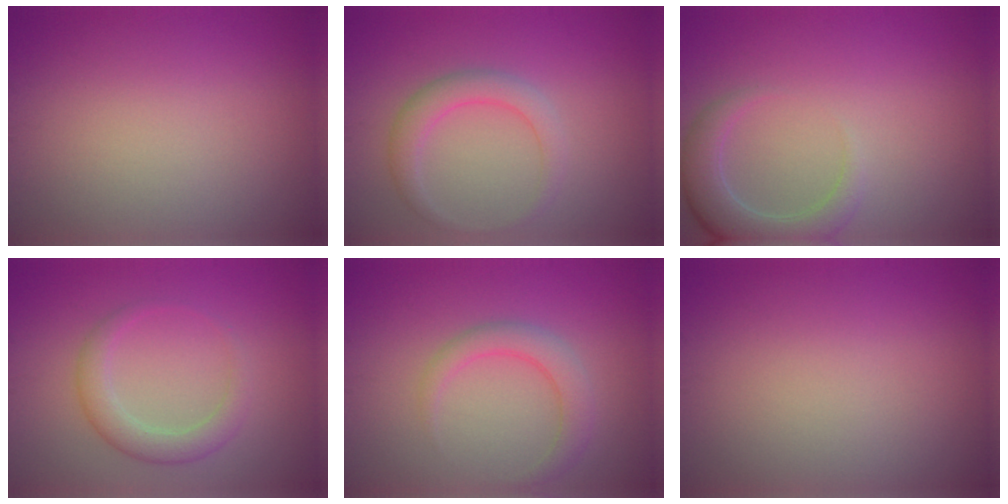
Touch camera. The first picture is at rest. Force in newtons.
{"total": 2.8, "press": 2.8, "slide": 0.0}
{"total": 4.0, "press": 3.9, "slide": 0.5}
{"total": 2.9, "press": 2.9, "slide": 0.1}
{"total": 2.8, "press": 2.8, "slide": 0.1}
{"total": 0.0}